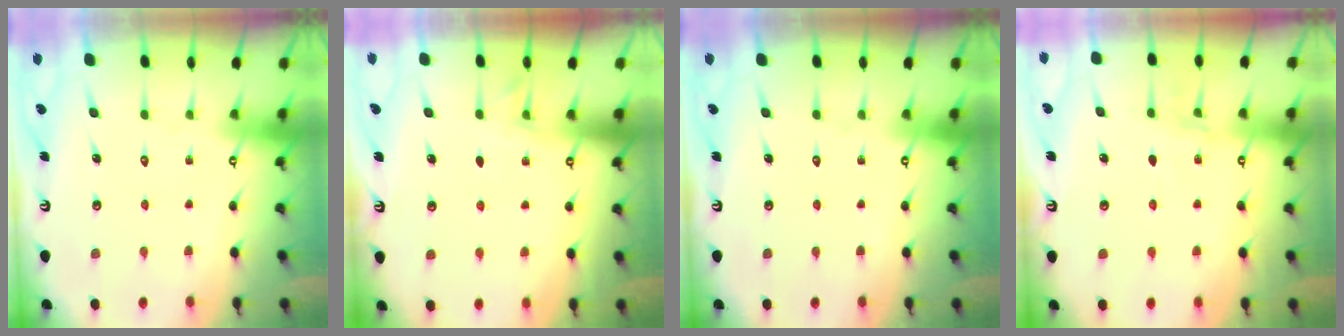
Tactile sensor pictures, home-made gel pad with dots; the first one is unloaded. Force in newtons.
{"total": 2.9, "press": 2.9, "slide": 0.4}
{"total": 0.0}
{"total": 5.1, "press": 4.9, "slide": 1.5}